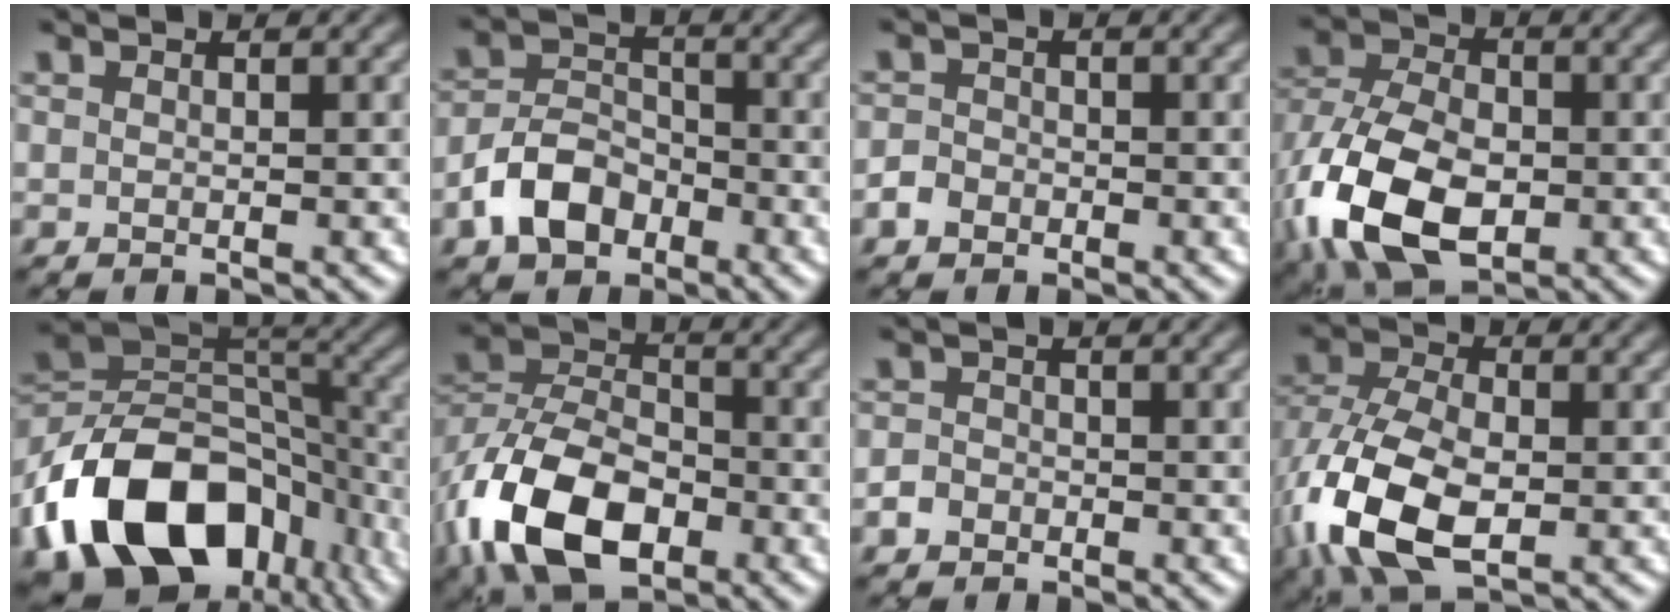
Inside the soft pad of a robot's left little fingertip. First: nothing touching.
{"total": 5.0, "force": [-2.9, 3.2, 2.5], "torque": [-0.049, 0.003, -0.059]}
{"total": 2.2, "force": [-1.2, 1.7, 0.5], "torque": [0.003, 0.004, -0.026]}
{"total": 12.7, "force": [-4.3, 7.7, 9.1], "torque": [-0.210, -0.018, -0.086]}
{"total": 16.1, "force": [-8.0, 10.1, 9.7], "torque": [-0.189, -0.003, -0.138]}
{"total": 11.8, "force": [-5.7, 6.9, 7.8], "torque": [-0.171, -0.005, -0.112]}
{"total": 2.2, "force": [-1.1, 1.8, 0.5], "torque": [0.004, 0.007, -0.028]}
{"total": 11.2, "force": [-3.2, 6.6, 8.5], "torque": [-0.202, -0.015, -0.064]}